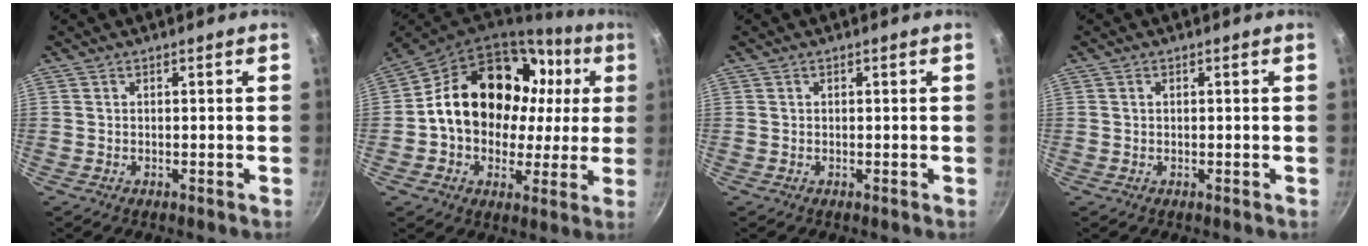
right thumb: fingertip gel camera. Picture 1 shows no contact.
{"total": 23.9, "force": [4.2, 18.1, 15.0], "torque": [-0.227, 0.036, 0.072]}
{"total": 0.0}
{"total": 0.7, "force": [0.1, 0.5, 0.4], "torque": [-0.006, 0.004, 0.003]}